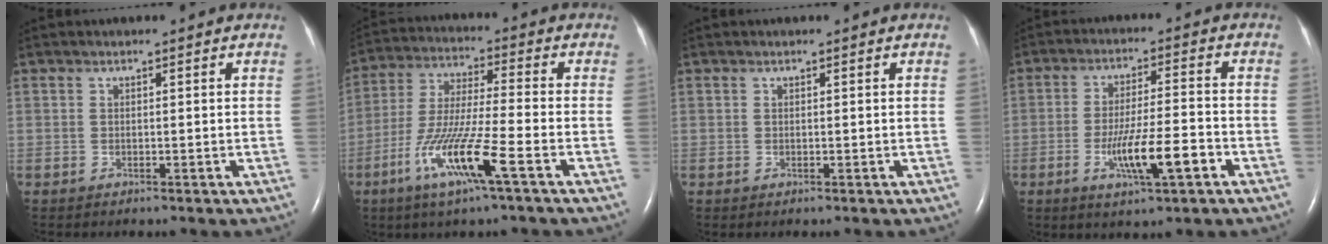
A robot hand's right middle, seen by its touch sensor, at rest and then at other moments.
{"total": 12.0, "force": [-5.6, 0.0, 10.6], "torque": [-0.218, -0.017, -0.110]}
{"total": 0.0}
{"total": 8.8, "force": [-3.6, 0.7, 8.0], "torque": [-0.146, -0.007, -0.059]}